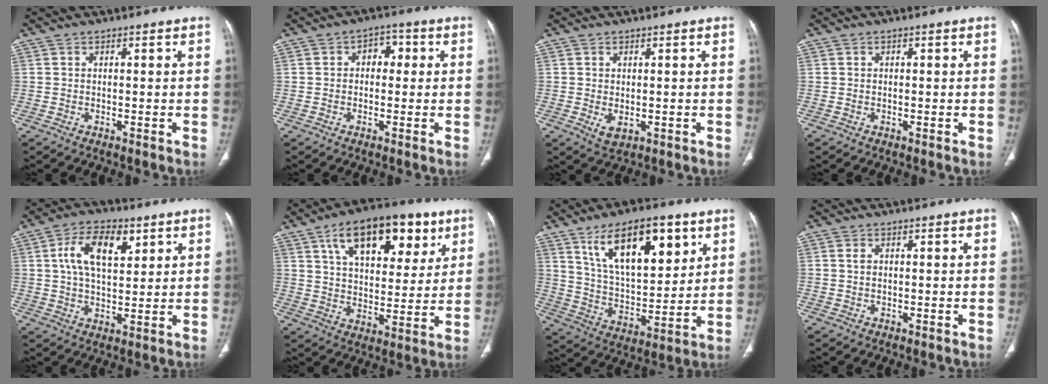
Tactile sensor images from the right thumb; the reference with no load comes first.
{"total": 4.2, "force": [0.5, 3.1, 2.9], "torque": [-0.019, 0.014, 0.001]}
{"total": 2.7, "force": [-0.4, 1.5, 2.1], "torque": [-0.034, -0.005, 0.004]}
{"total": 0.0}
{"total": 11.2, "force": [4.1, 6.0, 8.5], "torque": [-0.135, -0.004, 0.071]}
{"total": 20.7, "force": [10.3, 10.7, 14.4], "torque": [-0.182, -0.016, 0.167]}
{"total": 19.5, "force": [10.0, 8.6, 14.4], "torque": [-0.193, -0.043, 0.180]}
{"total": 2.0, "force": [0.3, 1.4, 1.4], "torque": [-0.029, 0.004, 0.005]}